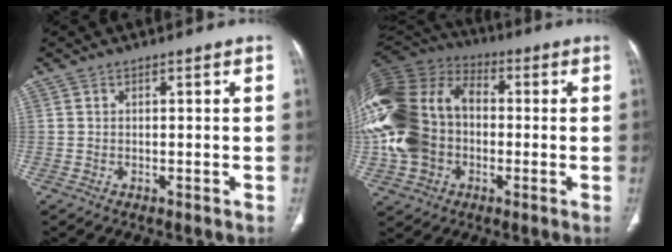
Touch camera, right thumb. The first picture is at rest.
{"total": 25.0, "force": [-2.0, 18.9, 16.3], "torque": [-0.374, 0.038, -0.037]}